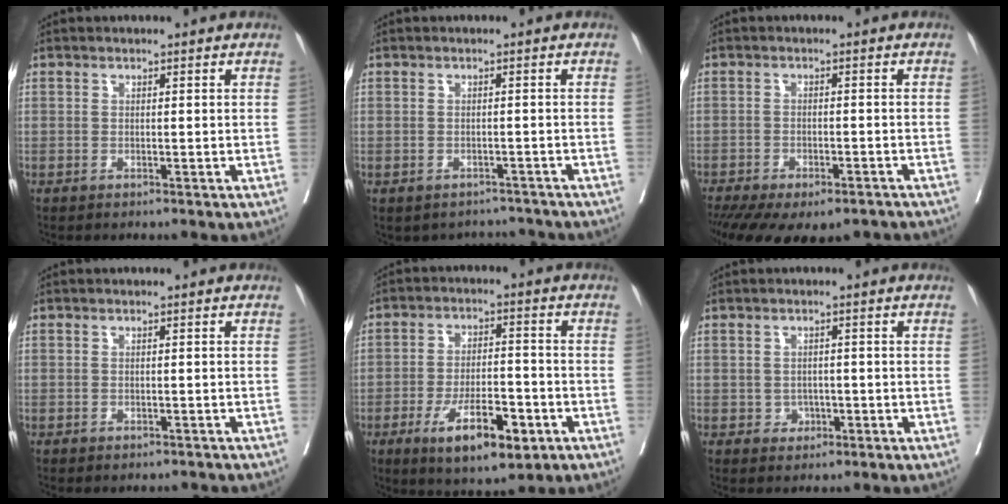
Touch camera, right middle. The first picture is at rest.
{"total": 4.2, "force": [-3.7, 1.8, -0.4], "torque": [0.012, 0.020, -0.044]}
{"total": 15.5, "force": [-11.7, 6.1, 8.1], "torque": [-0.173, -0.020, -0.157]}
{"total": 2.5, "force": [-2.3, 0.9, 0.6], "torque": [-0.005, -0.002, -0.029]}
{"total": 10.6, "force": [-5.0, 3.7, 8.6], "torque": [-0.147, -0.006, -0.072]}
{"total": 1.9, "force": [-0.6, 1.6, 0.7], "torque": [-0.006, 0.006, -0.004]}